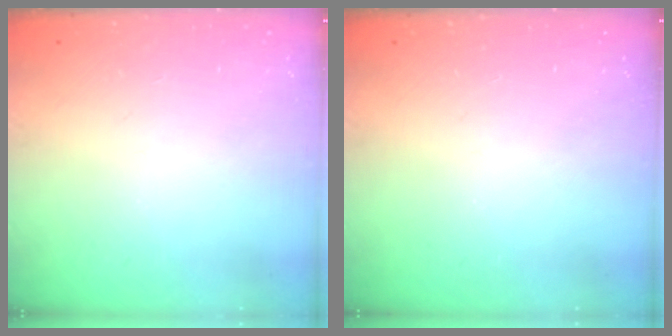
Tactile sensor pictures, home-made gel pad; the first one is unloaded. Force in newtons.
{"total": 0.0}